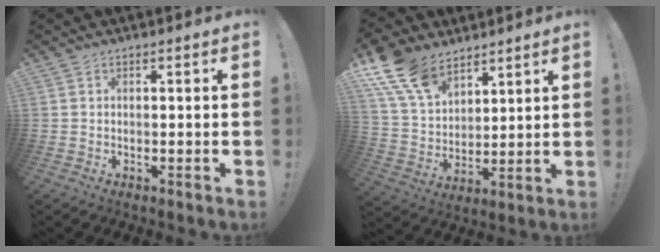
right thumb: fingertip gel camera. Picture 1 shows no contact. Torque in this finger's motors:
{"motor_torque": [0.31, 0.52, 0.84, 0.84, 0.33]}